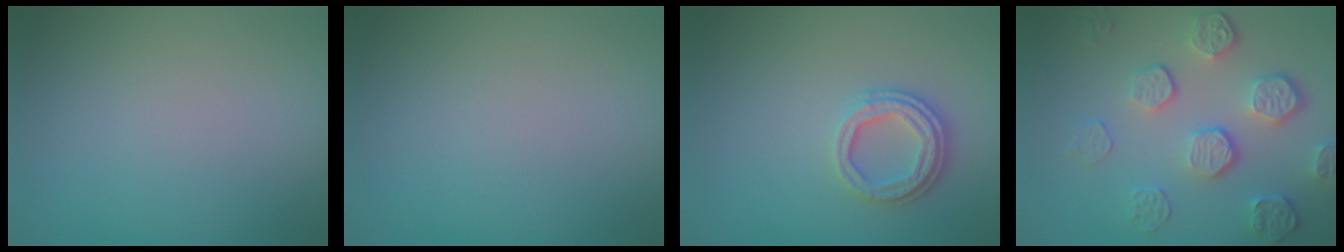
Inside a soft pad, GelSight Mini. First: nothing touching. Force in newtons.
{"total": 0.0}
{"total": 3.1, "press": 2.5, "slide": 1.9}
{"total": 5.3, "press": 3.7, "slide": 3.7}